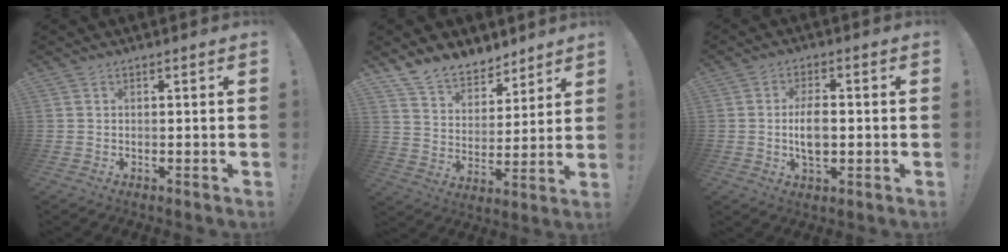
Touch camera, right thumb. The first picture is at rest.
{"total": 11.1, "force": [9.2, 5.5, 2.8], "torque": [-0.064, -0.069, 0.181]}
{"total": 7.4, "force": [-0.6, 3.7, 6.3], "torque": [-0.111, -0.005, -0.016]}